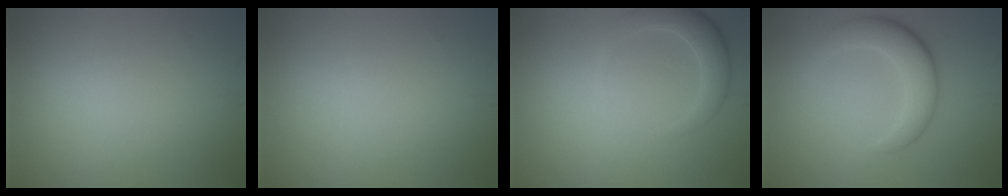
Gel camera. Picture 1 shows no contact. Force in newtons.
{"total": 0.0}
{"total": 3.2, "press": 3.2, "slide": 0.2}
{"total": 4.4, "press": 4.4, "slide": 0.3}